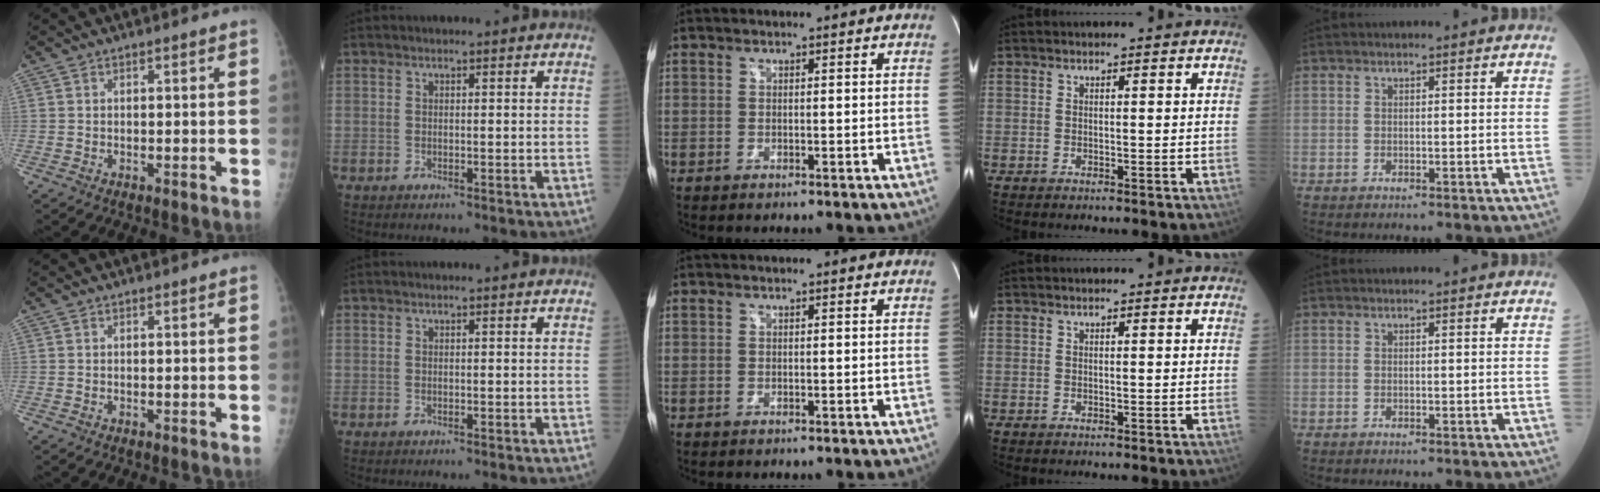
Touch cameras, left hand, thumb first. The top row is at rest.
{}